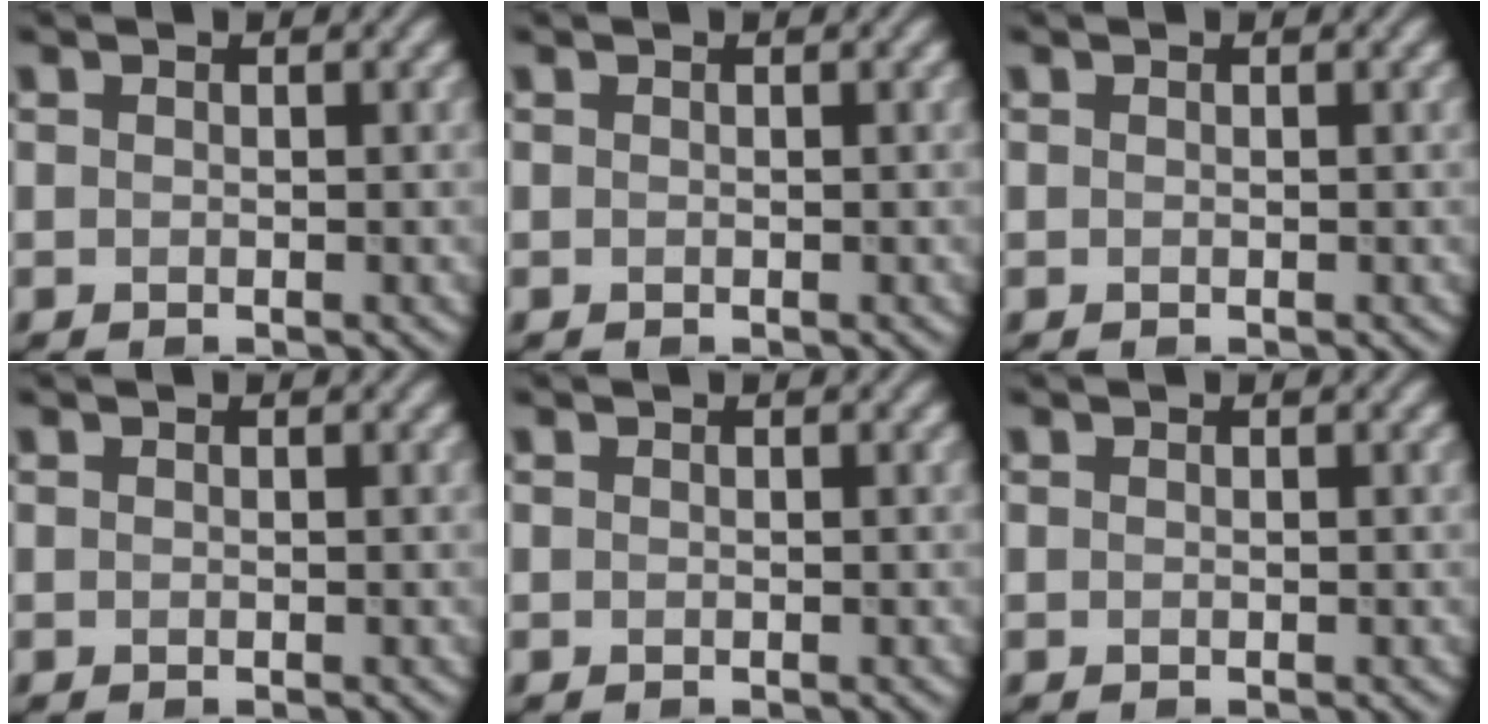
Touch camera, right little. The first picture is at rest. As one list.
[{"total": 0.0}, {"total": 0.0}, {"total": 0.0}, {"total": 0.0}, {"total": 0.0}]